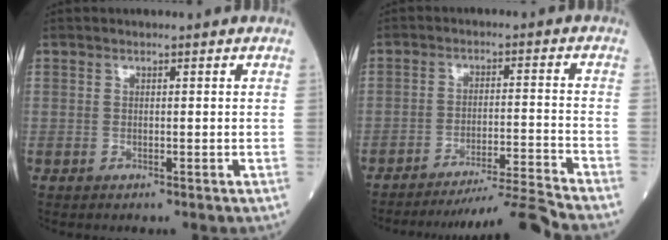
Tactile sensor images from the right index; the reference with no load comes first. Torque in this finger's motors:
{"motor_torque": [-0.19, -0.68, 0.47, 0.10]}